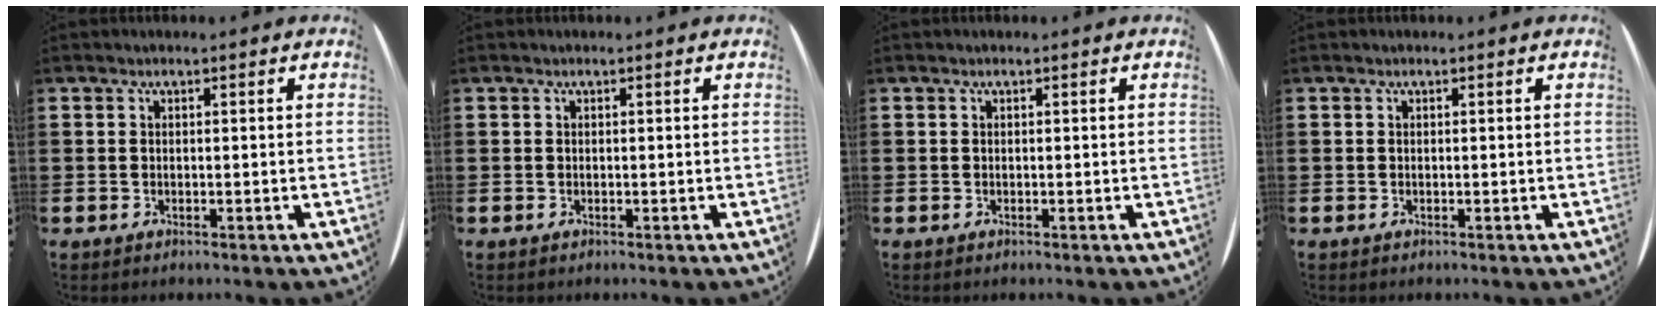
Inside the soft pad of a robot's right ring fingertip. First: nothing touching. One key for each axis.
{"total": 0.0}
{"total": 0.0}
{"total": 0.0}